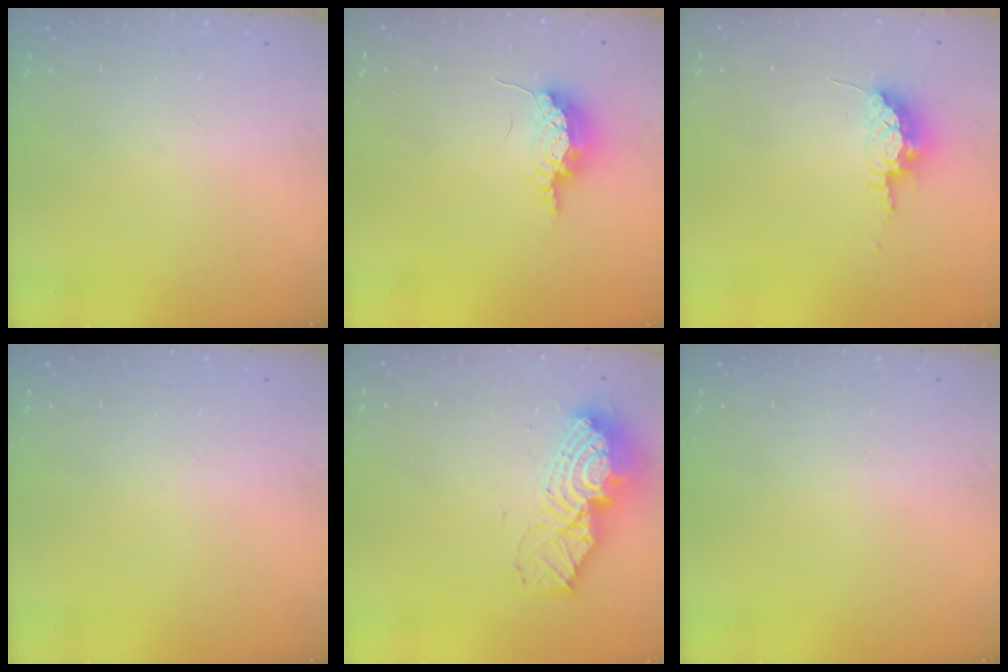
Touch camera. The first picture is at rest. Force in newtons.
{"total": 10.6, "press": 8.5, "slide": 6.4}
{"total": 8.7, "press": 8.7, "slide": 0.9}
{"total": 0.0}
{"total": 15.1, "press": 15.0, "slide": 1.5}
{"total": 0.0}